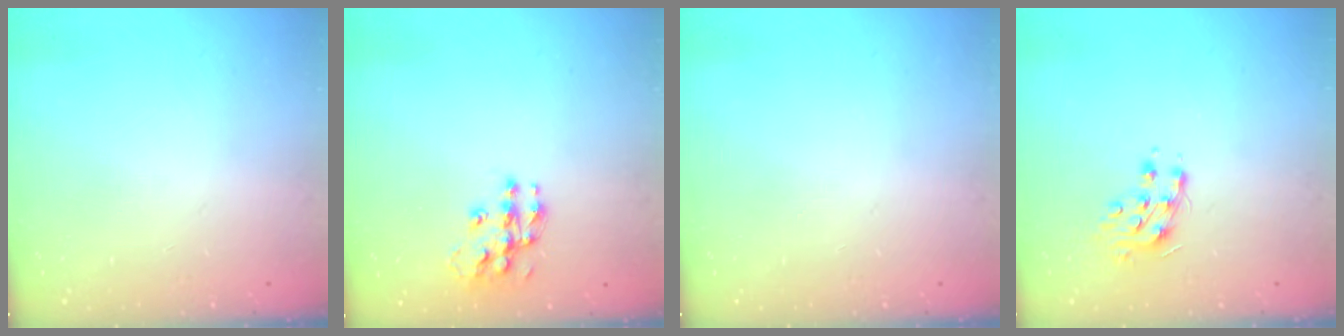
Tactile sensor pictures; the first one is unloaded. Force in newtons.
{"total": 11.3, "press": 11.3, "slide": 0.7}
{"total": 0.0}
{"total": 8.4, "press": 8.4, "slide": 0.2}